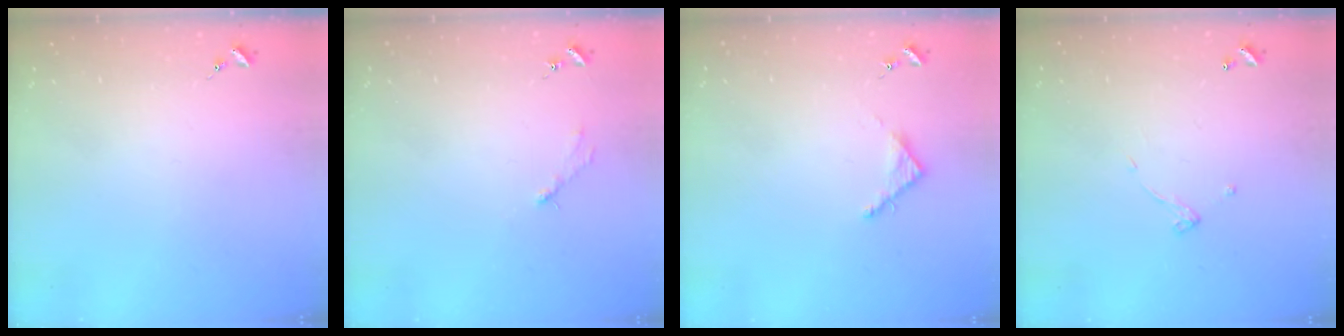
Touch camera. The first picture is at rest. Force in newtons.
{"total": 2.6, "press": 2.6, "slide": 0.3}
{"total": 3.5, "press": 3.5, "slide": 0.3}
{"total": 4.9, "press": 4.9, "slide": 0.2}